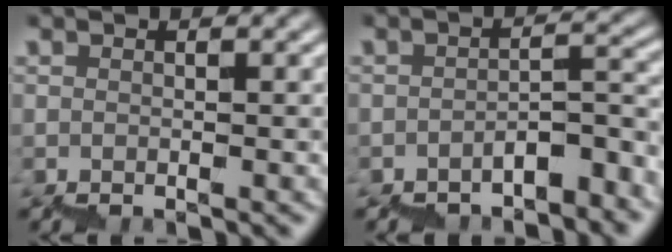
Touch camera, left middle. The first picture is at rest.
{"total": 3.7, "force": [-2.9, 1.0, 2.0], "torque": [-0.034, 0.014, -0.038]}